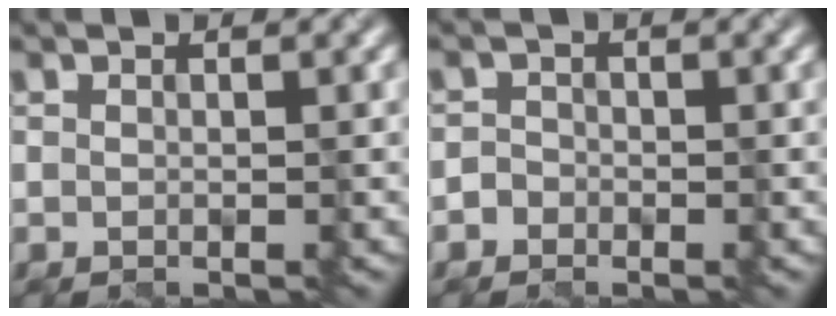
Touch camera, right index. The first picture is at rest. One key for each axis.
{"total": 1.3, "fx": -0.7, "fy": 1.1, "fz": 0.0, "tx": 0.013, "ty": -0.001, "tz": -0.012}